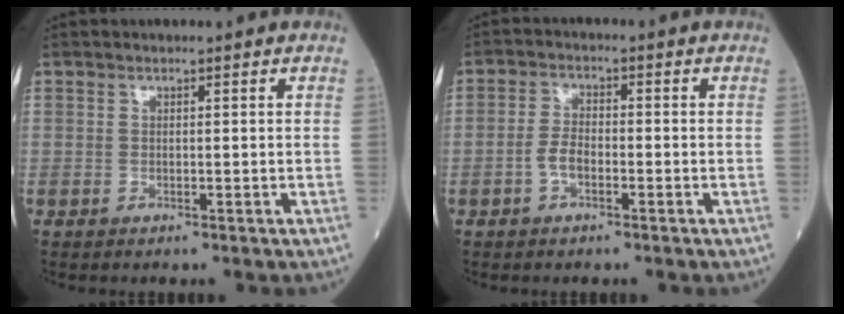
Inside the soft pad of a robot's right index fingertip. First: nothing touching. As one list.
[{"total": 3.3, "force": [-1.2, 1.6, 2.6], "torque": [-0.054, 0.007, -0.022]}]